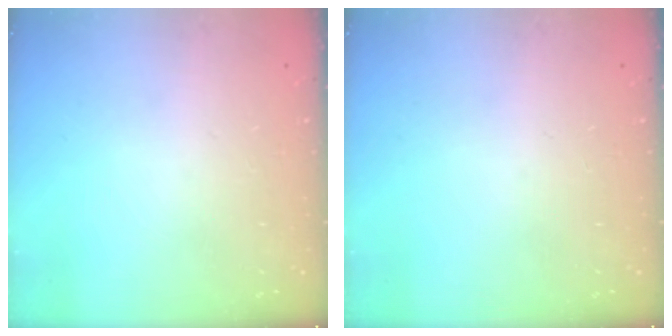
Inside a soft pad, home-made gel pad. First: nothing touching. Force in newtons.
{"total": 0.0}